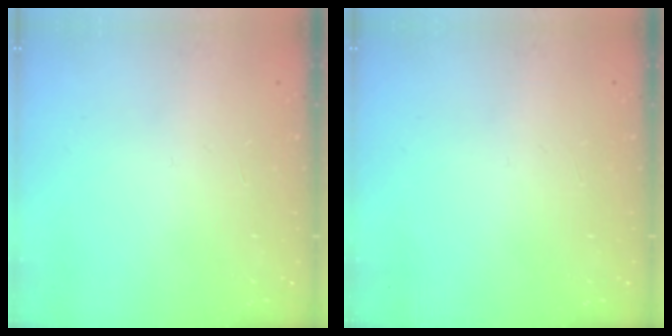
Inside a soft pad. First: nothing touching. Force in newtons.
{"total": 0.0}